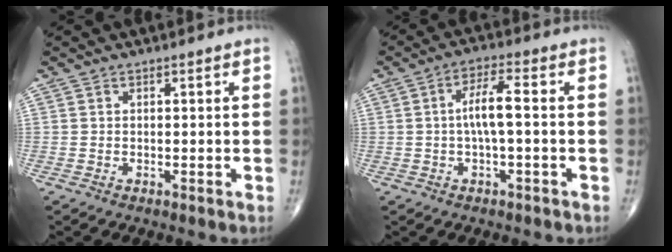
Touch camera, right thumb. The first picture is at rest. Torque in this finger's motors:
{"motor_torque": [1.20, 1.12, 0.95, 0.12, 0.07]}